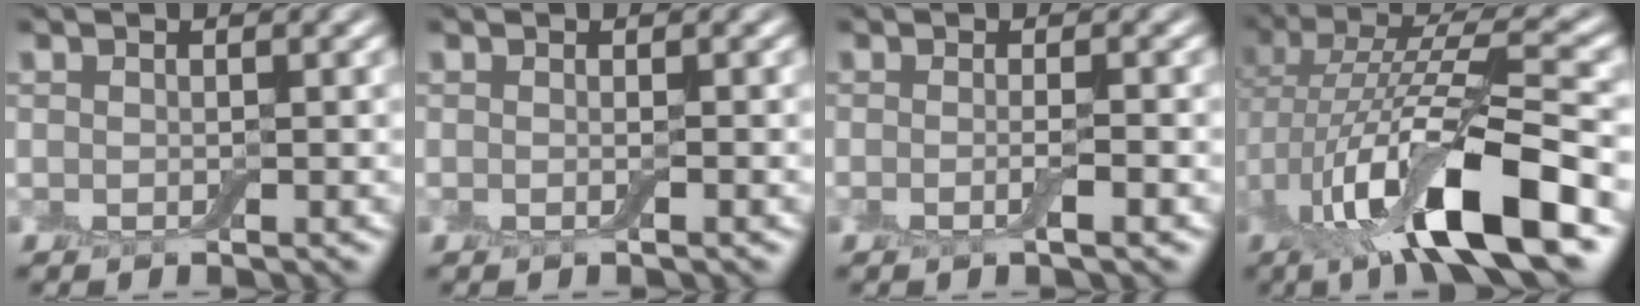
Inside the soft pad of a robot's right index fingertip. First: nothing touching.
{"total": 0.7, "force": [-0.1, 0.0, 0.7], "torque": [-0.015, -0.005, -0.004]}
{"total": 1.7, "force": [-0.4, 0.2, 1.7], "torque": [-0.032, -0.008, -0.013]}
{"total": 11.7, "force": [-3.2, 3.4, 10.7], "torque": [-0.198, 0.012, -0.065]}